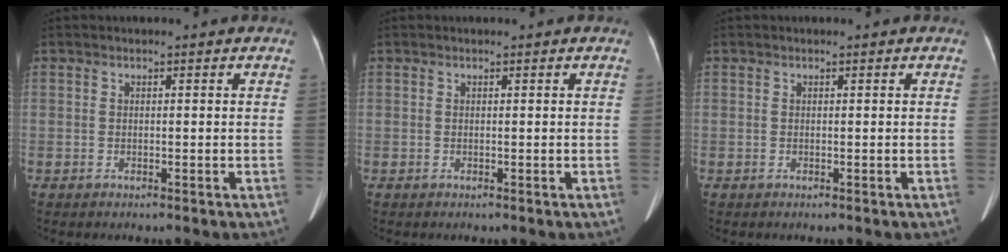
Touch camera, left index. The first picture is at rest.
{"total": 0.0}
{"total": 0.0}